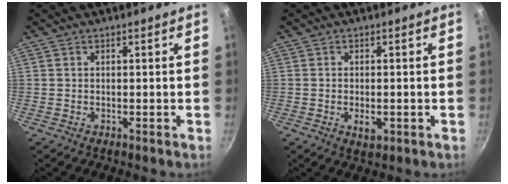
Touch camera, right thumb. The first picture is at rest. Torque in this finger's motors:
{"motor_torque": [-0.53, -0.06, -0.09, -0.02, 0.00]}